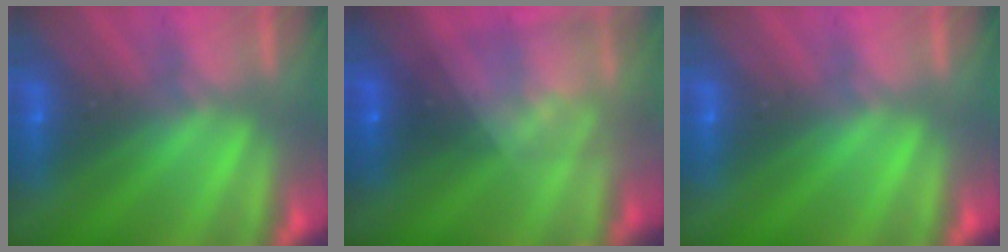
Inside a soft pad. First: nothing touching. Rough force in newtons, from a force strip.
{"total": 5.5}
{"total": 0.0}